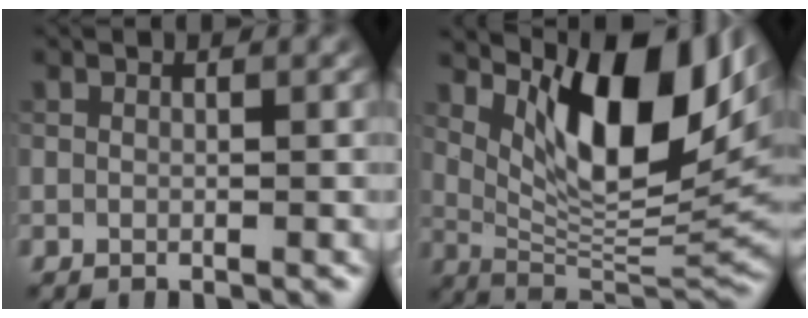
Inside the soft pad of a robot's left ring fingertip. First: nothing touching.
{"total": 11.7, "force": [4.6, 4.4, 9.9], "torque": [-0.152, -0.010, 0.092]}